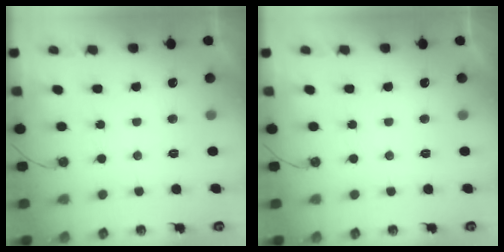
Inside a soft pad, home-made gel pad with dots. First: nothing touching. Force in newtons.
{"total": 0.0}